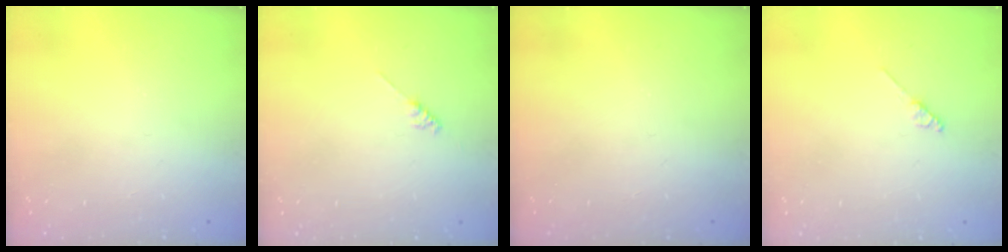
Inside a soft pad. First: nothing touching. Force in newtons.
{"total": 1.8, "press": 1.7, "slide": 0.3}
{"total": 0.0}
{"total": 2.0, "press": 1.9, "slide": 0.3}